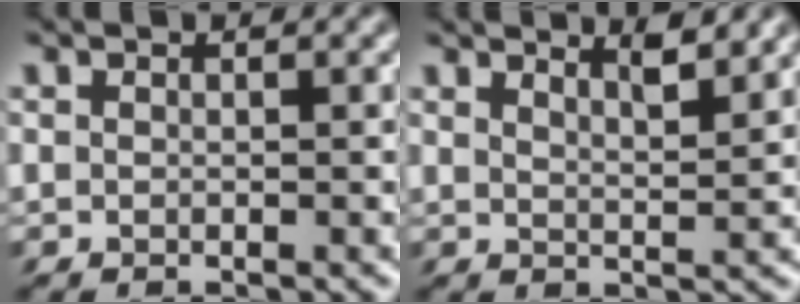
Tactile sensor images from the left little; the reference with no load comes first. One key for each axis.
{"total": 2.6, "fx": 2.4, "fy": -0.4, "fz": 1.1, "tx": -0.022, "ty": 0.003, "tz": 0.034}